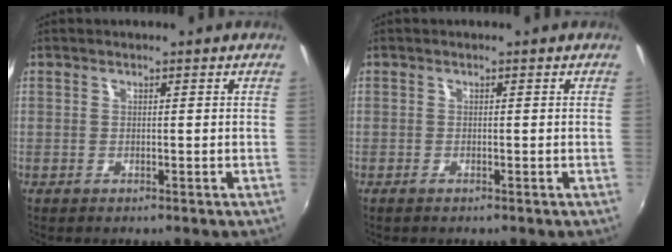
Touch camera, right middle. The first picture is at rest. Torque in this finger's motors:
{"motor_torque": [-0.16, -0.02, -0.01, 0.00]}